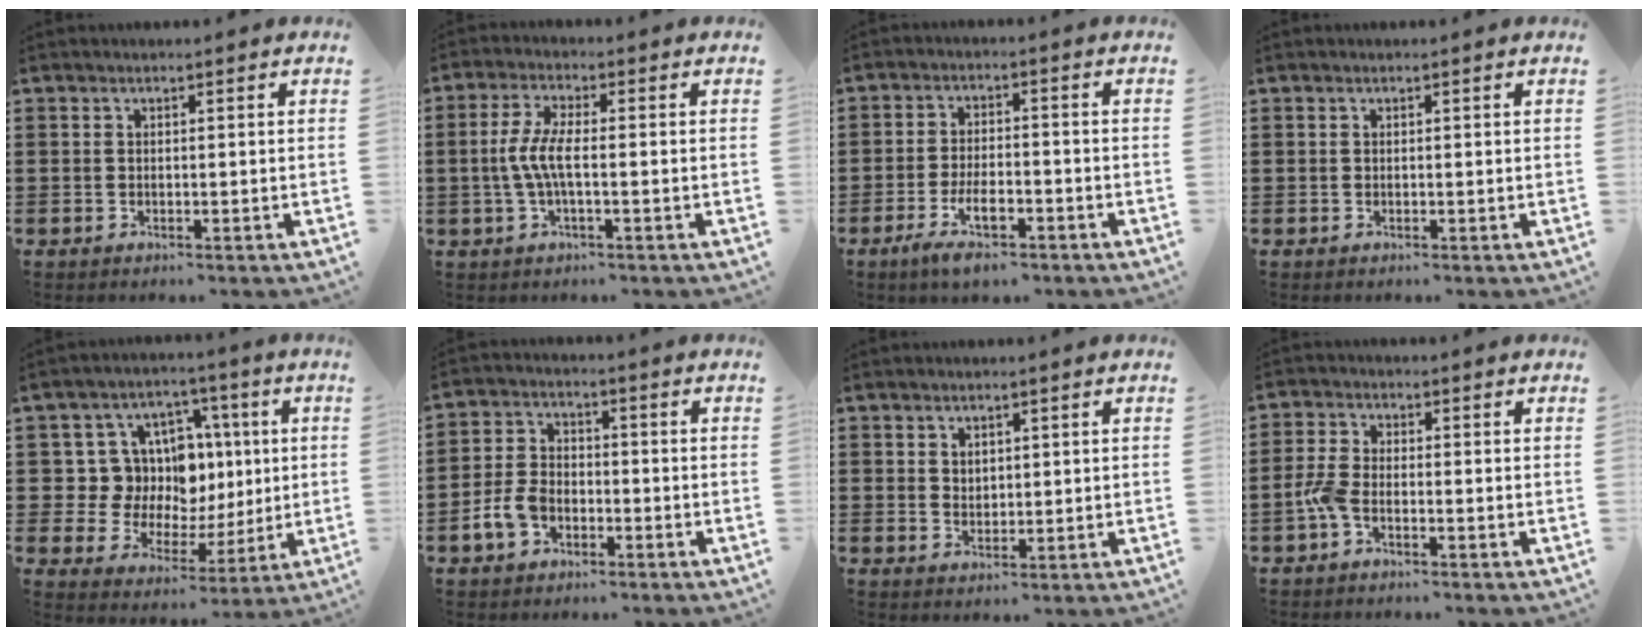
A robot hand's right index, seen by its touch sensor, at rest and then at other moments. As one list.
[{"total": 5.3, "force": [-0.8, 1.4, 5.1], "torque": [-0.126, -0.008, -0.027]}, {"total": 6.1, "force": [-3.3, 2.0, 4.6], "torque": [-0.102, -0.001, -0.065]}, {"total": 0.0}, {"total": 10.7, "force": [2.6, 9.5, 4.2], "torque": [-0.098, 0.000, 0.057]}, {"total": 5.4, "force": [-2.5, 3.6, 3.2], "torque": [-0.094, 0.000, -0.055]}, {"total": 1.8, "force": [1.3, 1.3, 0.3], "torque": [-0.008, 0.007, 0.025]}, {"total": 3.4, "force": [-1.6, 1.3, 2.7], "torque": [-0.075, -0.005, -0.037]}]